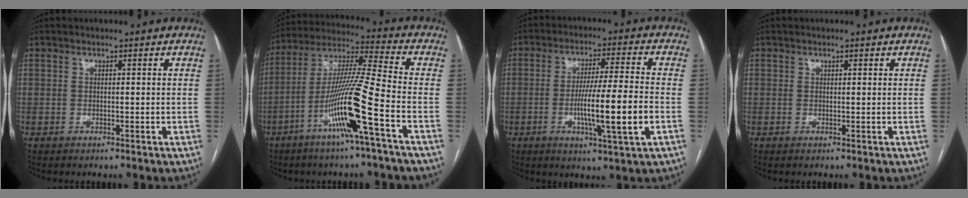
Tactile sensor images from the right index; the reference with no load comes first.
{"total": 14.4, "force": [-6.0, -1.2, 13.0], "torque": [-0.255, -0.002, -0.116]}
{"total": 11.5, "force": [-2.7, -0.2, 11.1], "torque": [-0.193, -0.010, -0.051]}
{"total": 0.5, "force": [0.3, 0.1, 0.4], "torque": [-0.010, 0.001, 0.005]}